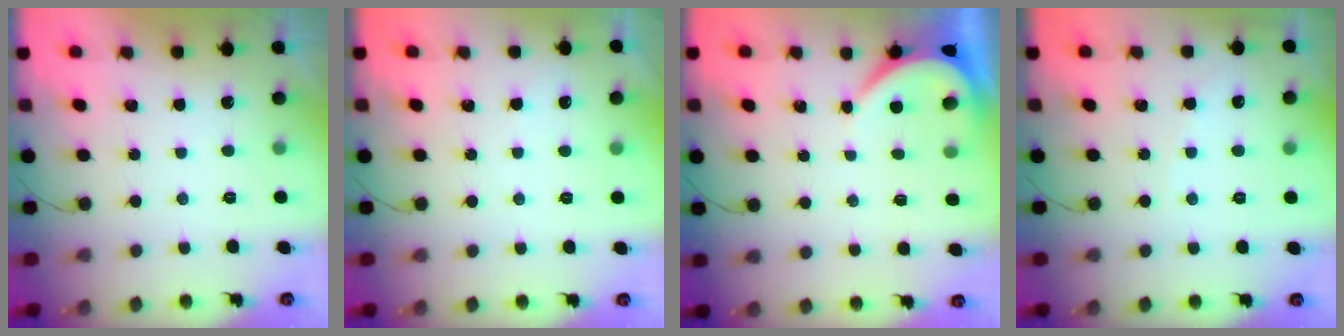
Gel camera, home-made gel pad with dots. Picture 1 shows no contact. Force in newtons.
{"total": 1.7, "press": 1.7, "slide": 0.3}
{"total": 3.9, "press": 3.9, "slide": 0.6}
{"total": 3.7, "press": 3.7, "slide": 0.6}